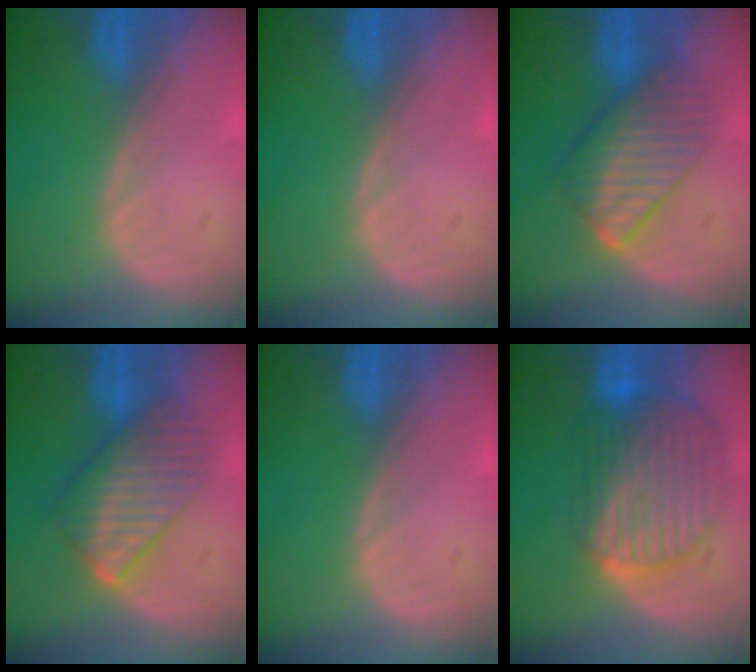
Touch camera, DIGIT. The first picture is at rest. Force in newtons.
{"total": 0.0}
{"total": 7.1, "press": 7.1, "slide": 0.3}
{"total": 7.4, "press": 7.4, "slide": 0.1}
{"total": 0.0}
{"total": 10.4, "press": 8.8, "slide": 5.5}